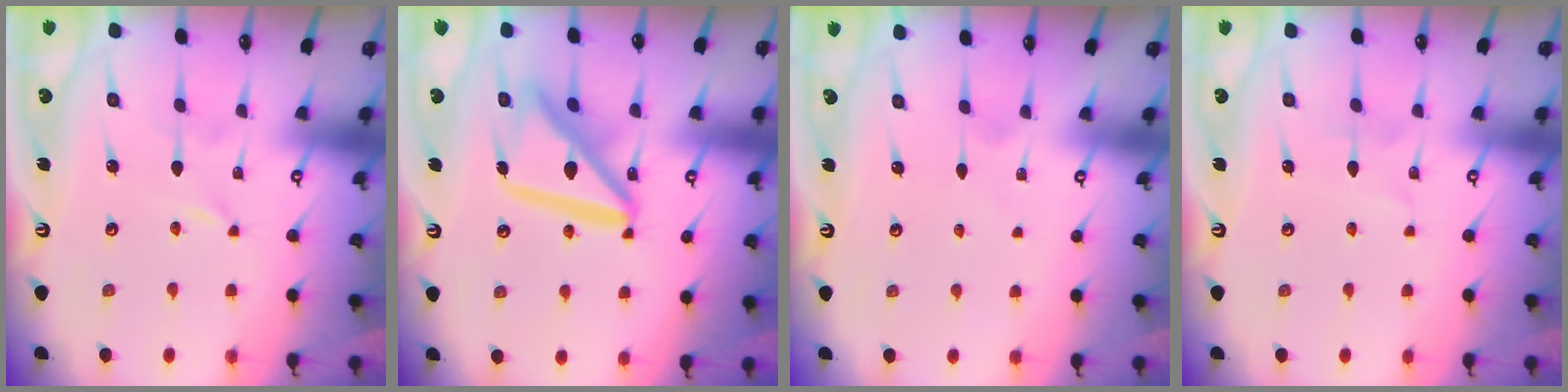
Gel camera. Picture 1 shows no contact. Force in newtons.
{"total": 15.9, "press": 15.8, "slide": 1.9}
{"total": 2.2, "press": 2.2, "slide": 0.3}
{"total": 4.3, "press": 4.3, "slide": 0.4}